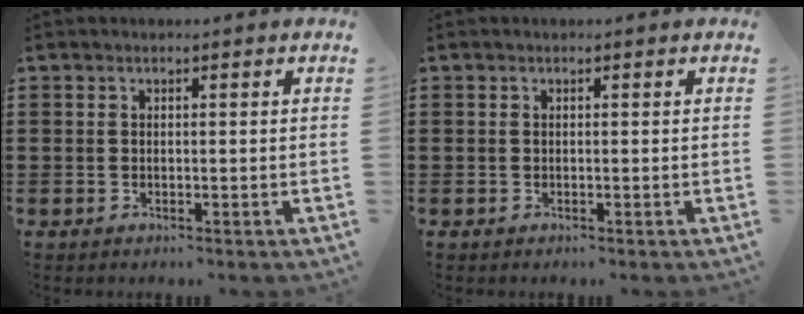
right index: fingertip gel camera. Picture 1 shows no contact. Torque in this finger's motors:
{"motor_torque": [1.08, 1.06, -0.03, 0.00]}